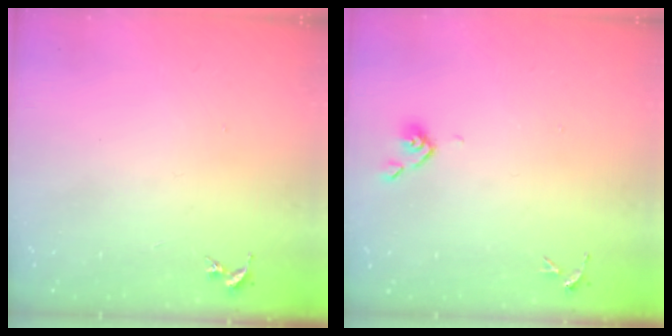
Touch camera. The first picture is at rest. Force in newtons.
{"total": 3.8, "press": 3.7, "slide": 0.8}